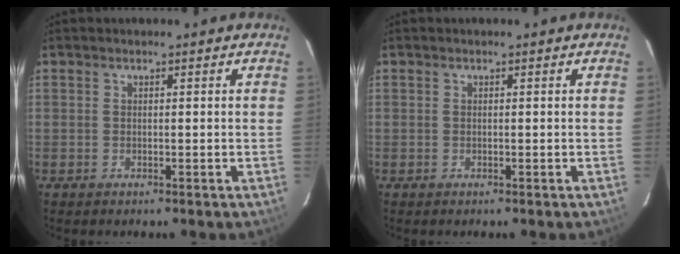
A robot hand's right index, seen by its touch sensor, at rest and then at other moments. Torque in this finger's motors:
{"motor_torque": [0.12, -0.10, 0.00, 0.01]}